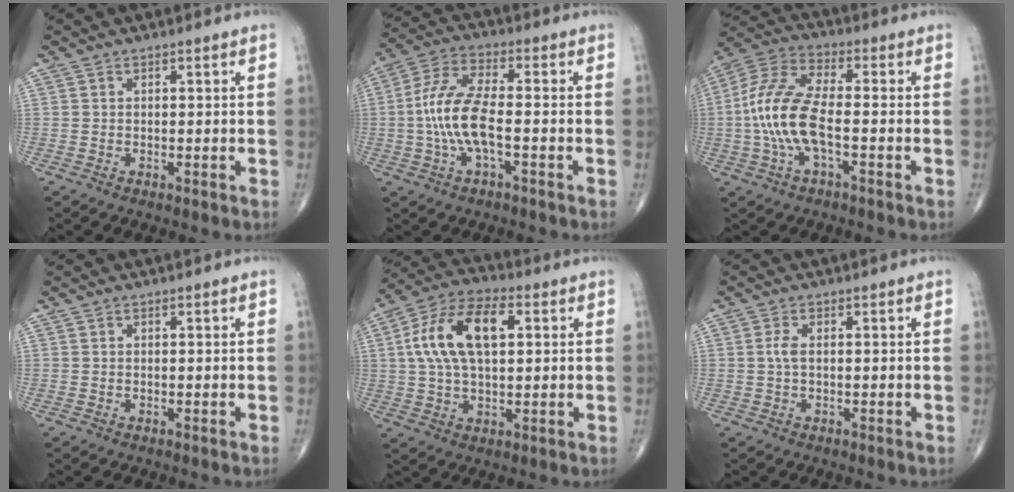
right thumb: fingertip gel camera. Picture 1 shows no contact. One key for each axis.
{"total": 10.8, "fx": -1.7, "fy": 3.6, "fz": 10.0, "tx": -0.223, "ty": 0.030, "tz": -0.036}
{"total": 13.1, "fx": -2.1, "fy": 4.9, "fz": 11.9, "tx": -0.269, "ty": 0.034, "tz": -0.047}
{"total": 0.0}
{"total": 15.0, "fx": 3.1, "fy": 7.8, "fz": 12.4, "tx": -0.236, "ty": 0.023, "tz": 0.053}
{"total": 1.8, "fx": 0.1, "fy": 0.7, "fz": 1.6, "tx": -0.041, "ty": 0.001, "tz": 0.002}